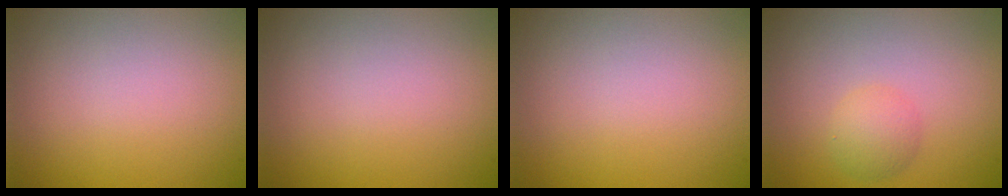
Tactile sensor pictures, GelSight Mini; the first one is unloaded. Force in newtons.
{"total": 0.0}
{"total": 0.0}
{"total": 2.1, "press": 2.1, "slide": 0.0}